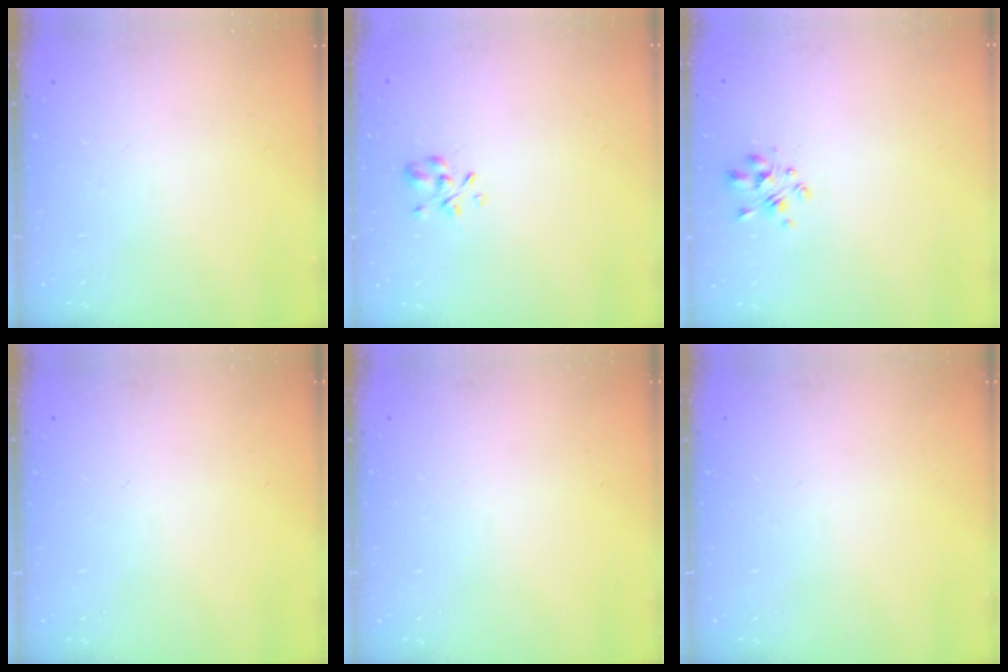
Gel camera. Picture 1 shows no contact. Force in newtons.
{"total": 2.8, "press": 2.6, "slide": 1.0}
{"total": 2.4, "press": 2.3, "slide": 0.7}
{"total": 0.0}
{"total": 0.0}
{"total": 0.0}